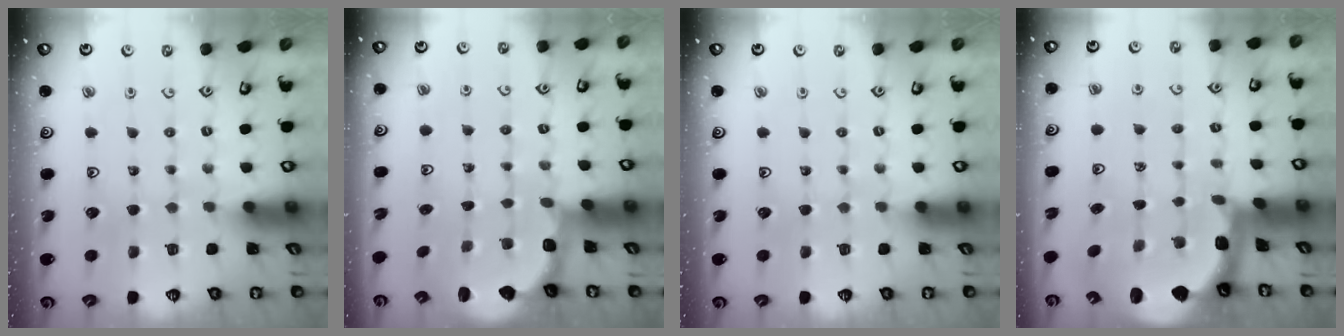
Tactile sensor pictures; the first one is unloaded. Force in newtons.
{"total": 2.7, "press": 2.0, "slide": 1.9}
{"total": 0.0}
{"total": 2.7, "press": 2.2, "slide": 1.5}